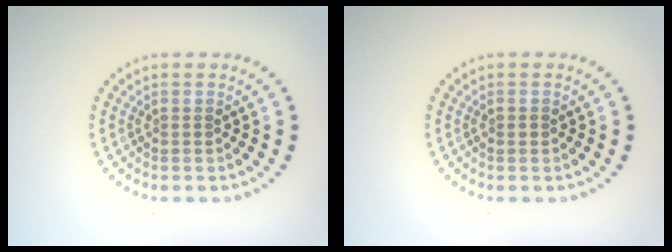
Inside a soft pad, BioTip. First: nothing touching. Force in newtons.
{"total": 0.8, "press": 0.8, "slide": 0.0}